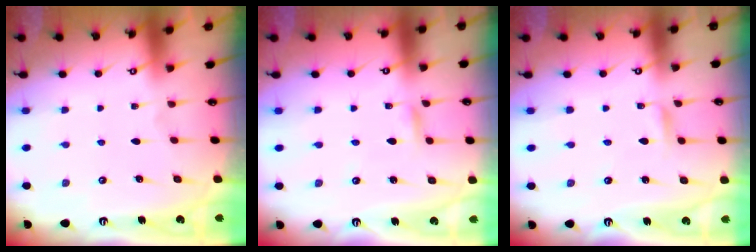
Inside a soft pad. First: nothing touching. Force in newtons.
{"total": 2.4, "press": 2.4, "slide": 0.1}
{"total": 1.6, "press": 1.6, "slide": 0.2}